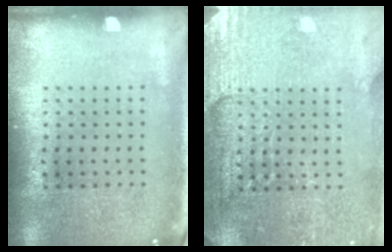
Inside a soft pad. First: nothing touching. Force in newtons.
{"total": 2.9, "press": 2.9, "slide": 0.3}